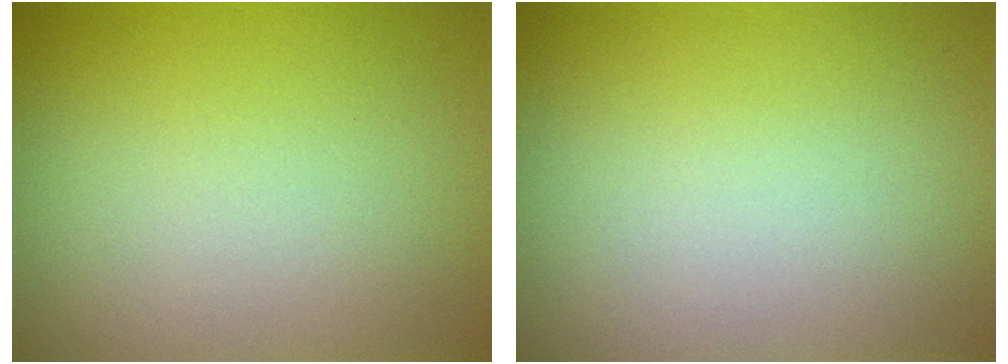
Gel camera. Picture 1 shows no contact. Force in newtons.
{"total": 0.0}